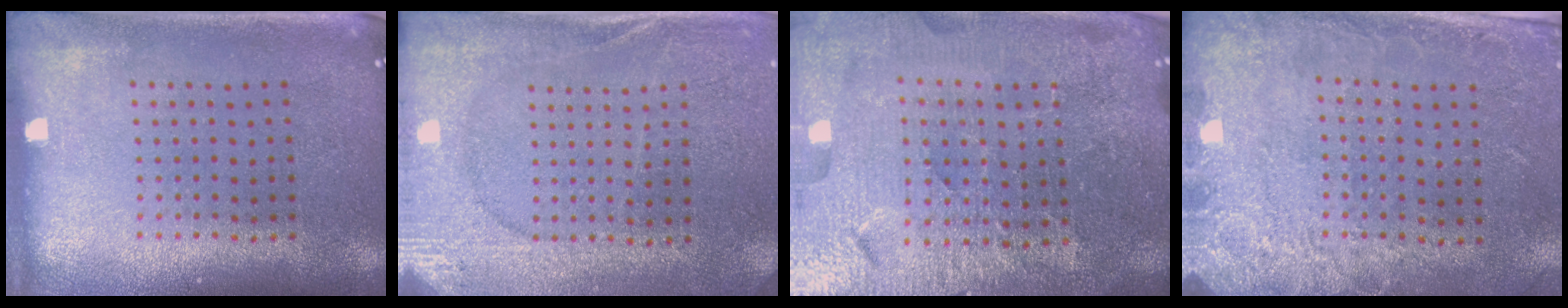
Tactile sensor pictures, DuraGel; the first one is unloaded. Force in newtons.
{"total": 2.7, "press": 2.7, "slide": 0.2}
{"total": 5.6, "press": 5.1, "slide": 2.4}
{"total": 2.7, "press": 1.9, "slide": 1.9}